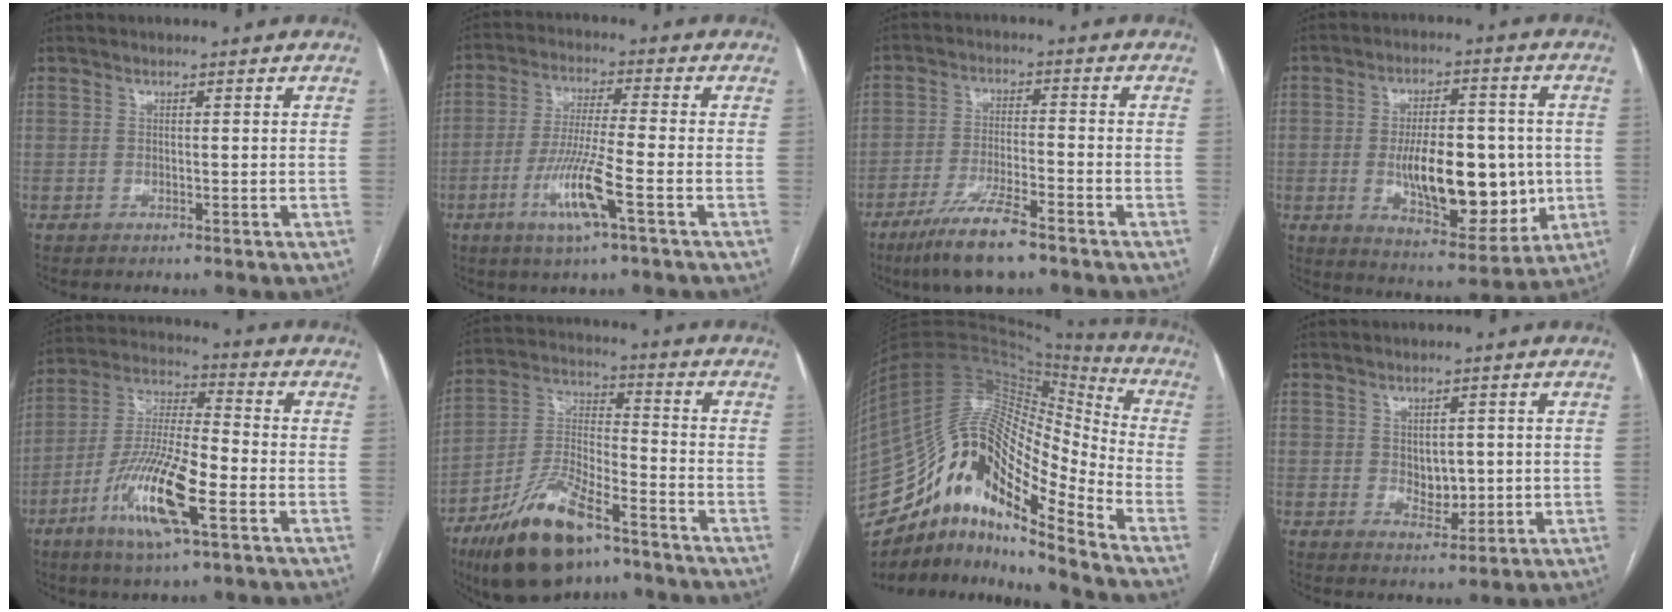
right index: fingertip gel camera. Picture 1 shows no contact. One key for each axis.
{"total": 9.5, "fx": -4.0, "fy": 0.1, "fz": 8.7, "tx": -0.174, "ty": -0.011, "tz": -0.076}
{"total": 9.4, "fx": -6.6, "fy": 1.2, "fz": 6.6, "tx": -0.127, "ty": -0.021, "tz": -0.116}
{"total": 15.7, "fx": -1.5, "fy": 6.6, "fz": 14.1, "tx": -0.220, "ty": 0.002, "tz": -0.014}
{"total": 14.1, "fx": -5.8, "fy": 2.9, "fz": 12.5, "tx": -0.251, "ty": -0.010, "tz": -0.105}
{"total": 16.0, "fx": -10.5, "fy": 5.1, "fz": 11.0, "tx": -0.224, "ty": -0.007, "tz": -0.185}
{"total": 22.9, "fx": -15.5, "fy": 5.9, "fz": 15.8, "tx": -0.314, "ty": 0.043, "tz": -0.273}
{"total": 4.1, "fx": 0.3, "fy": 2.7, "fz": 3.1, "tx": -0.043, "ty": -0.003, "tz": 0.014}